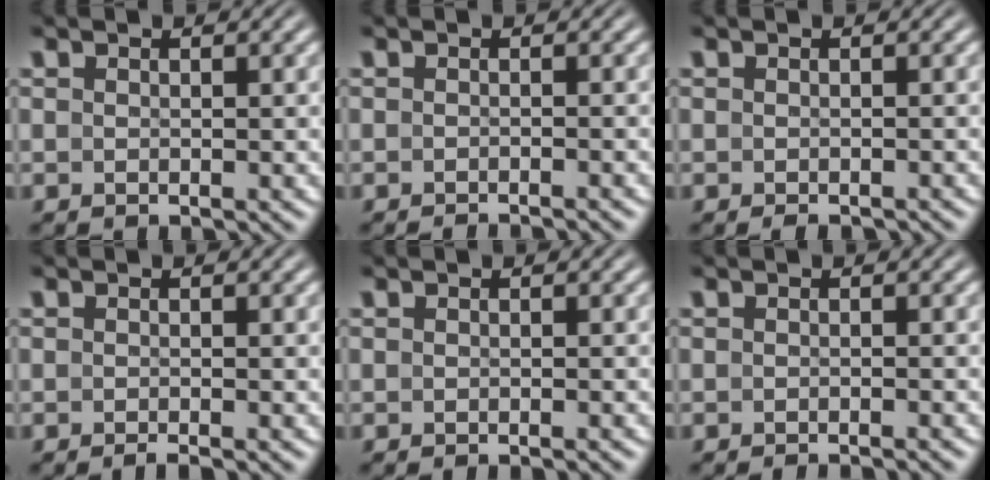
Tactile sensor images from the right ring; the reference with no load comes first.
{"total": 1.9, "force": [-1.9, -0.2, 0.2], "torque": [-0.001, -0.003, -0.029]}
{"total": 1.1, "force": [-1.0, -0.1, 0.2], "torque": [-0.004, 0.001, -0.018]}
{"total": 1.1, "force": [-1.0, -0.2, 0.6], "torque": [0.000, 0.005, -0.018]}
{"total": 0.7, "force": [-0.6, -0.2, 0.2], "torque": [0.000, 0.004, -0.011]}
{"total": 1.6, "force": [-1.6, -0.2, 0.2], "torque": [-0.001, -0.001, -0.024]}